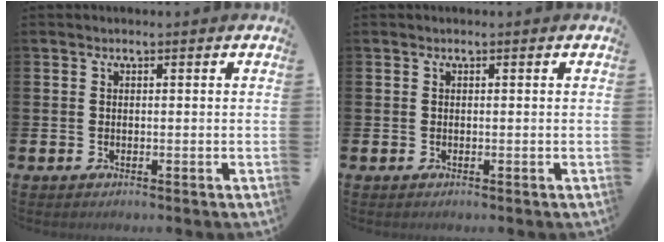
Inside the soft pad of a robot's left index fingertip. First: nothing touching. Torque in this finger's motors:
{"motor_torque": [-0.01, -0.01, -0.01, 0.01]}